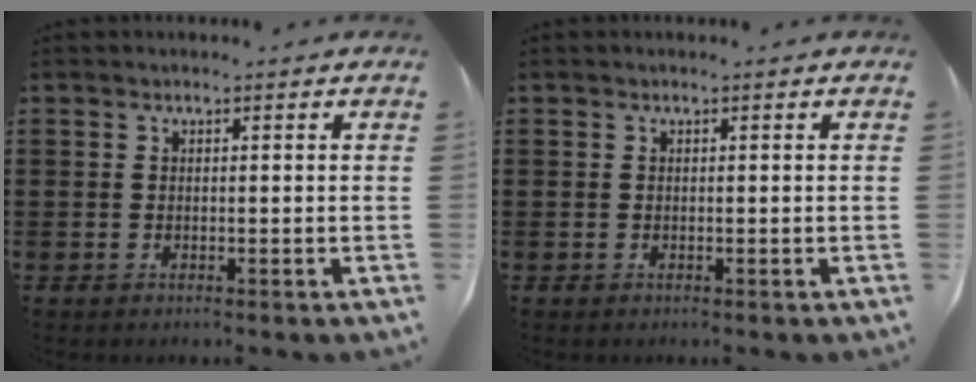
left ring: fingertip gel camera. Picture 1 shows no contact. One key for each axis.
{"total": 0.0}